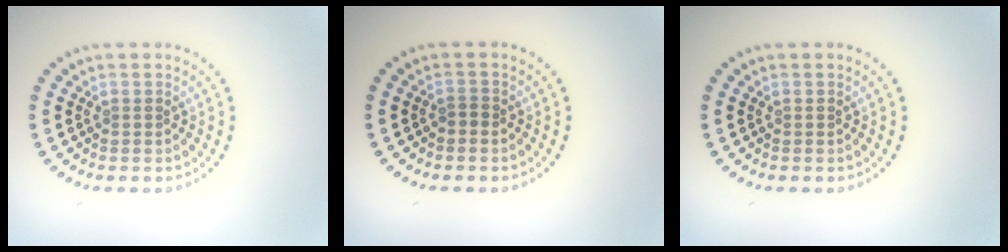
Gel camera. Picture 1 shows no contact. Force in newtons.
{"total": 0.7, "press": 0.6, "slide": 0.4}
{"total": 0.0}